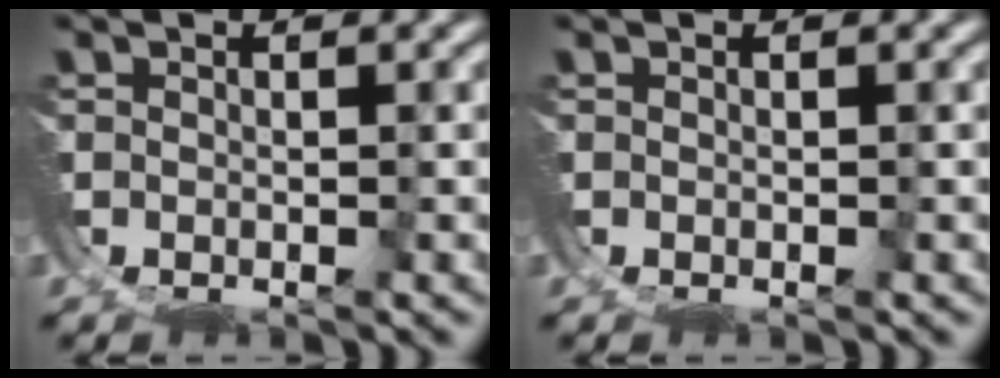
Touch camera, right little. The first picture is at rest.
{"total": 0.0}